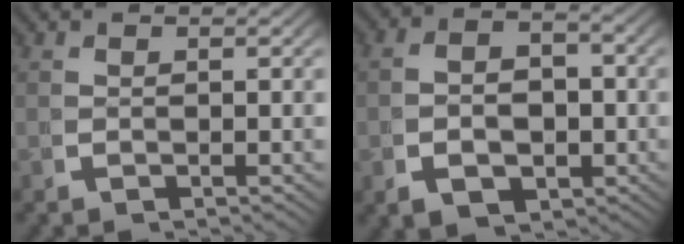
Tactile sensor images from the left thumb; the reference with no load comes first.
{"total": 5.3, "force": [-1.2, 3.7, 3.5], "torque": [-0.061, -0.018, -0.012]}